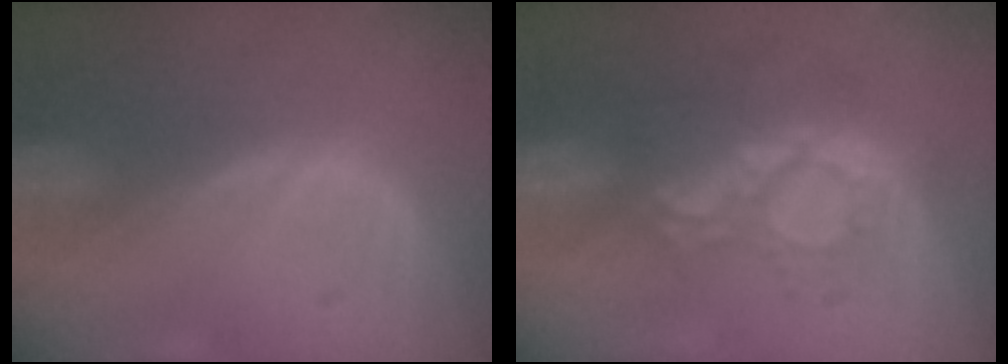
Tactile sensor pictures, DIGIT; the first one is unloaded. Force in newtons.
{"total": 9.3, "press": 7.8, "slide": 5.0}